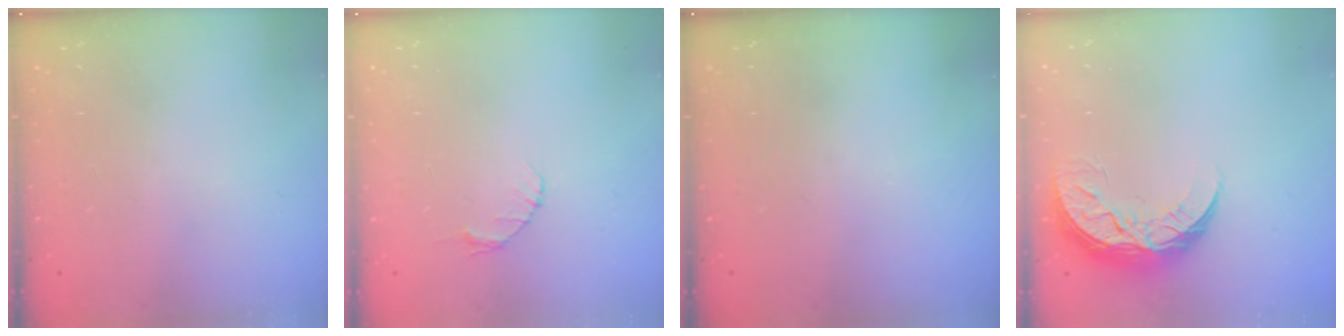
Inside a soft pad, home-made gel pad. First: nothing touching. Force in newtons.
{"total": 2.6, "press": 2.6, "slide": 0.3}
{"total": 0.0}
{"total": 9.0, "press": 9.0, "slide": 0.3}